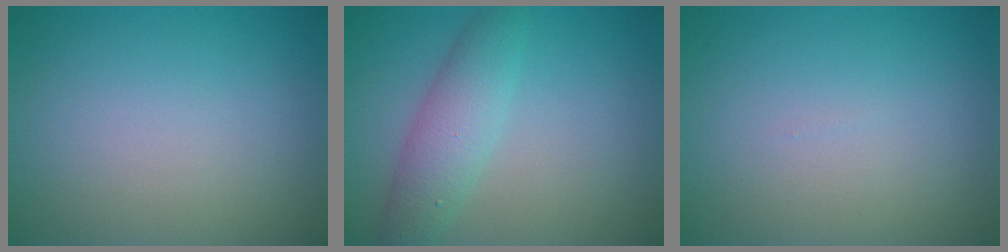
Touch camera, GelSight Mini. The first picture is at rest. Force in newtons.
{"total": 3.8, "press": 3.8, "slide": 0.1}
{"total": 0.0}